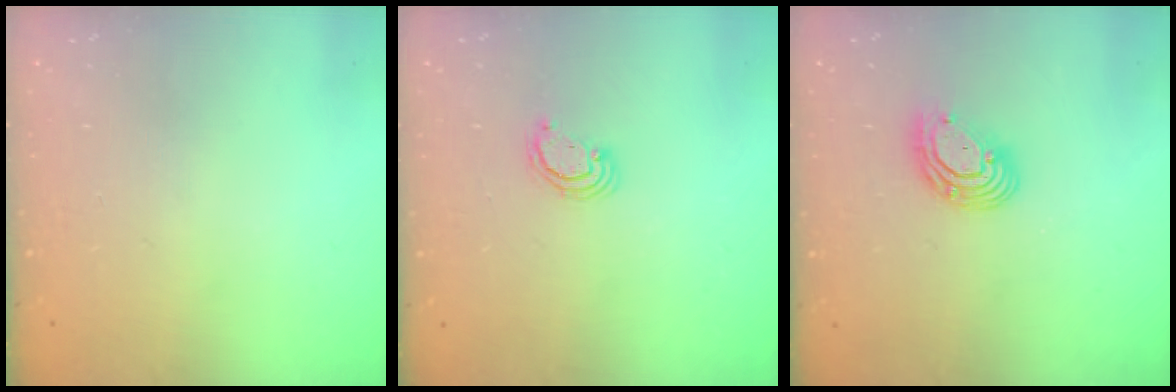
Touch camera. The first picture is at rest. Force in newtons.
{"total": 2.6, "press": 2.5, "slide": 0.2}
{"total": 9.6, "press": 9.4, "slide": 1.9}